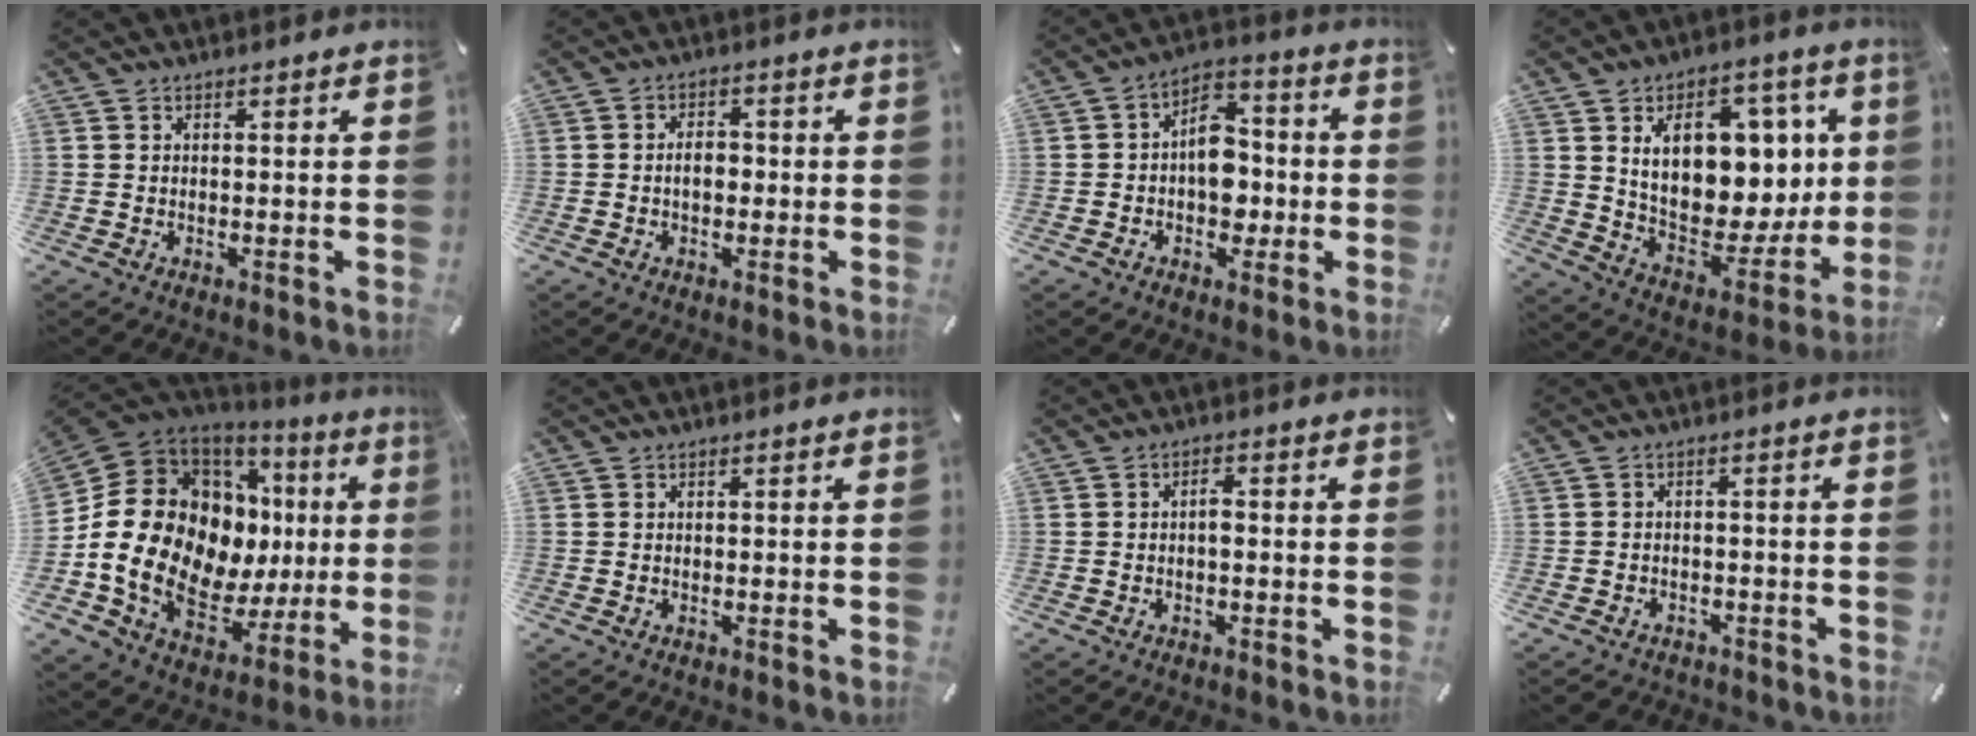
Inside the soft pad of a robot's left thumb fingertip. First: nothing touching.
{"total": 4.0, "force": [-0.6, 2.6, 3.1], "torque": [-0.049, 0.006, -0.013]}
{"total": 9.9, "force": [-1.3, 7.5, 6.3], "torque": [-0.079, 0.020, -0.020]}
{"total": 18.1, "force": [6.0, 11.9, 12.3], "torque": [-0.172, -0.036, 0.112]}
{"total": 20.7, "force": [-0.3, 15.1, 14.1], "torque": [-0.284, -0.037, 0.013]}
{"total": 0.0}
{"total": 2.1, "force": [-0.5, 1.0, 1.8], "torque": [-0.037, 0.006, -0.011]}
{"total": 2.2, "force": [-1.7, 1.4, 0.4], "torque": [-0.013, 0.008, -0.039]}